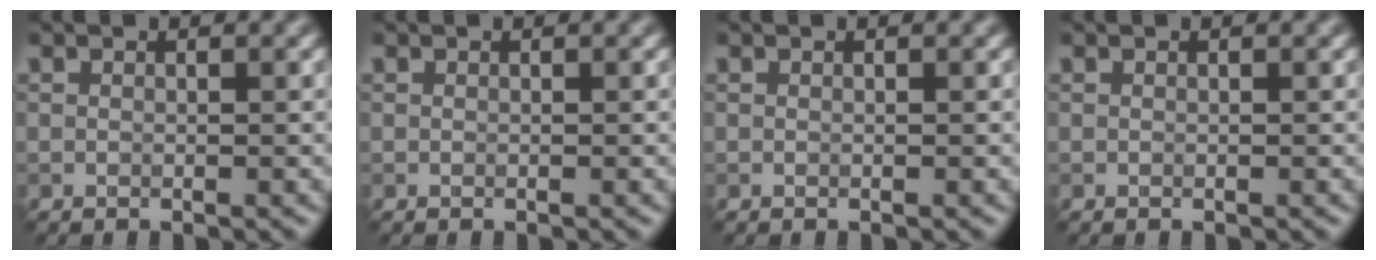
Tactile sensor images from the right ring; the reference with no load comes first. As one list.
[{"total": 0.0}, {"total": 0.0}, {"total": 0.0}]